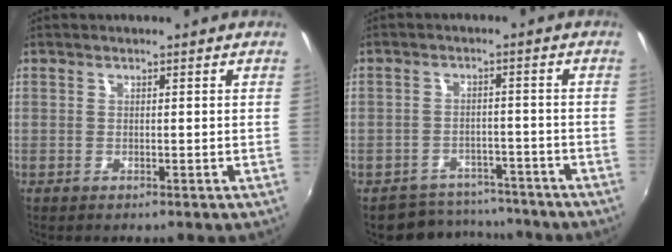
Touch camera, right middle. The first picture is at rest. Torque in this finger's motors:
{"motor_torque": [0.11, -0.50, -0.48, -0.16]}